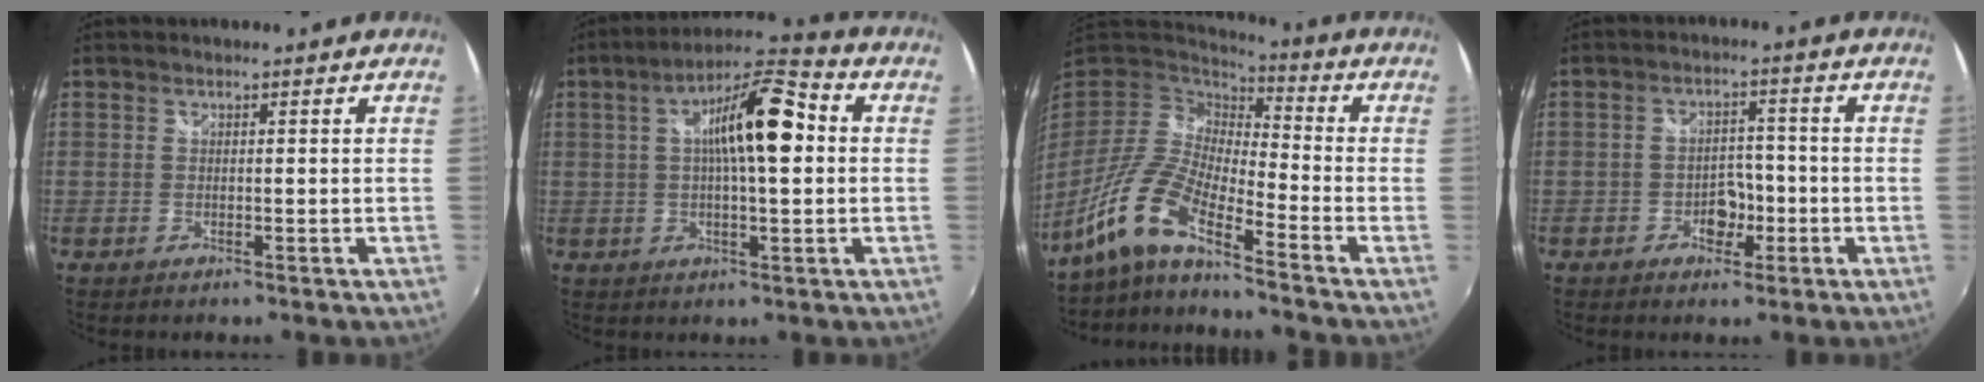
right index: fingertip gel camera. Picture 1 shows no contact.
{"total": 12.7, "force": [1.8, 3.3, 12.2], "torque": [-0.204, 0.022, 0.022]}
{"total": 11.8, "force": [-8.7, 2.2, 7.7], "torque": [-0.155, 0.001, -0.184]}
{"total": 4.7, "force": [-2.1, 3.5, 2.4], "torque": [-0.040, 0.009, -0.030]}